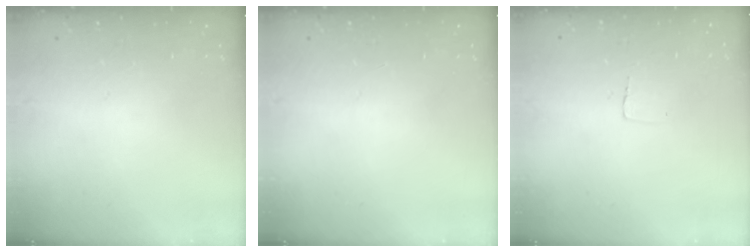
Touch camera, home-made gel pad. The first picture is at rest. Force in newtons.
{"total": 0.0}
{"total": 2.3, "press": 2.3, "slide": 0.1}